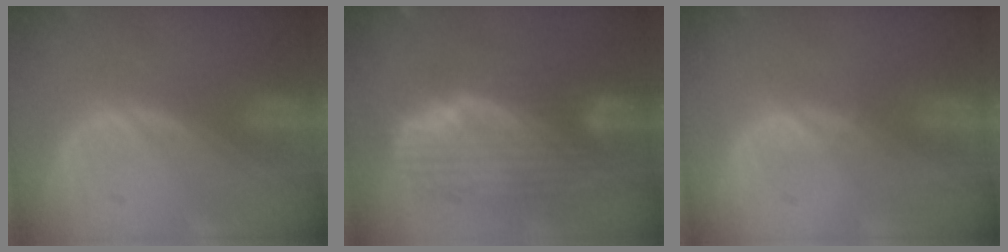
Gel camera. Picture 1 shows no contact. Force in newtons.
{"total": 10.8, "press": 9.3, "slide": 5.5}
{"total": 0.5, "press": 0.5, "slide": 0.2}